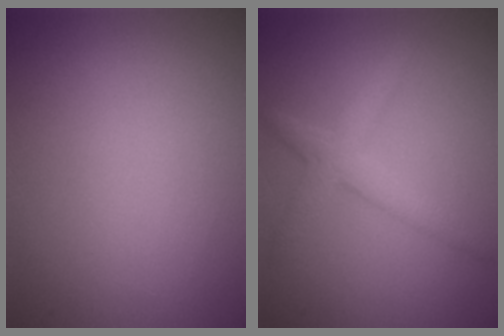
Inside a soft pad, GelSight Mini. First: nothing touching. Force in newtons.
{"total": 2.9, "press": 2.9, "slide": 0.1}